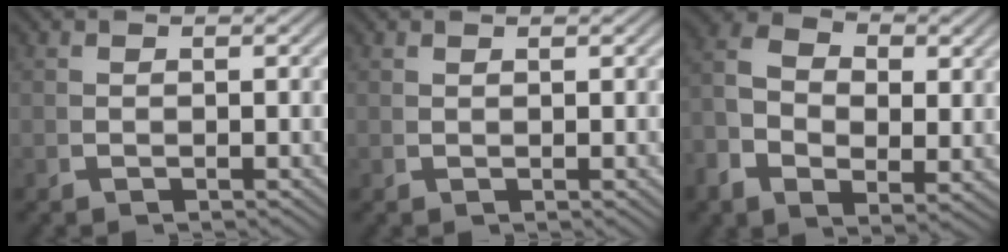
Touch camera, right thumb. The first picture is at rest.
{"total": 0.6, "force": [0.5, -0.3, 0.2], "torque": [-0.003, 0.000, 0.012]}
{"total": 6.7, "force": [0.7, 4.7, 4.7], "torque": [-0.101, -0.016, 0.014]}